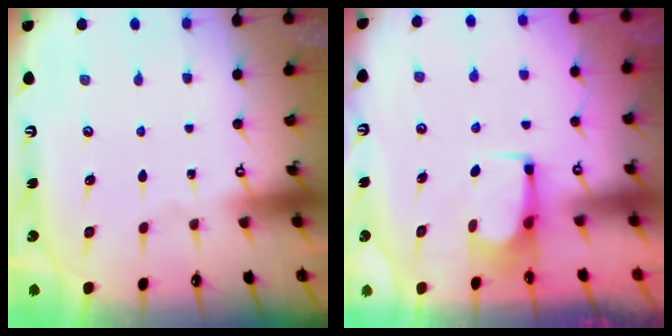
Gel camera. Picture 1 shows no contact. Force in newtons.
{"total": 2.5, "press": 2.4, "slide": 0.4}